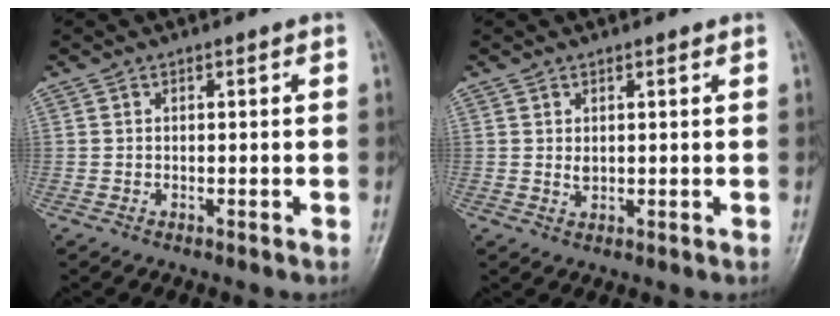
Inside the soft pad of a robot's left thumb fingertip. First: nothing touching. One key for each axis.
{"total": 1.7, "fx": 0.8, "fy": 1.0, "fz": 1.2, "tx": -0.016, "ty": -0.007, "tz": 0.017}